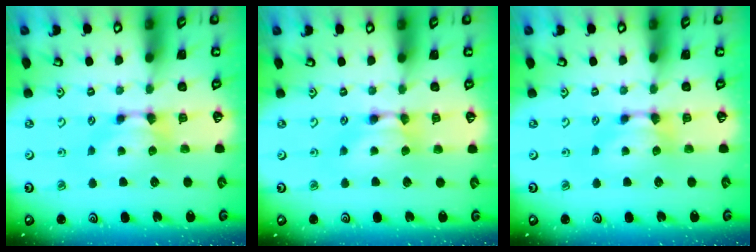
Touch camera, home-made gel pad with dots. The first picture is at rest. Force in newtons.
{"total": 1.8, "press": 1.8, "slide": 0.2}
{"total": 0.0}